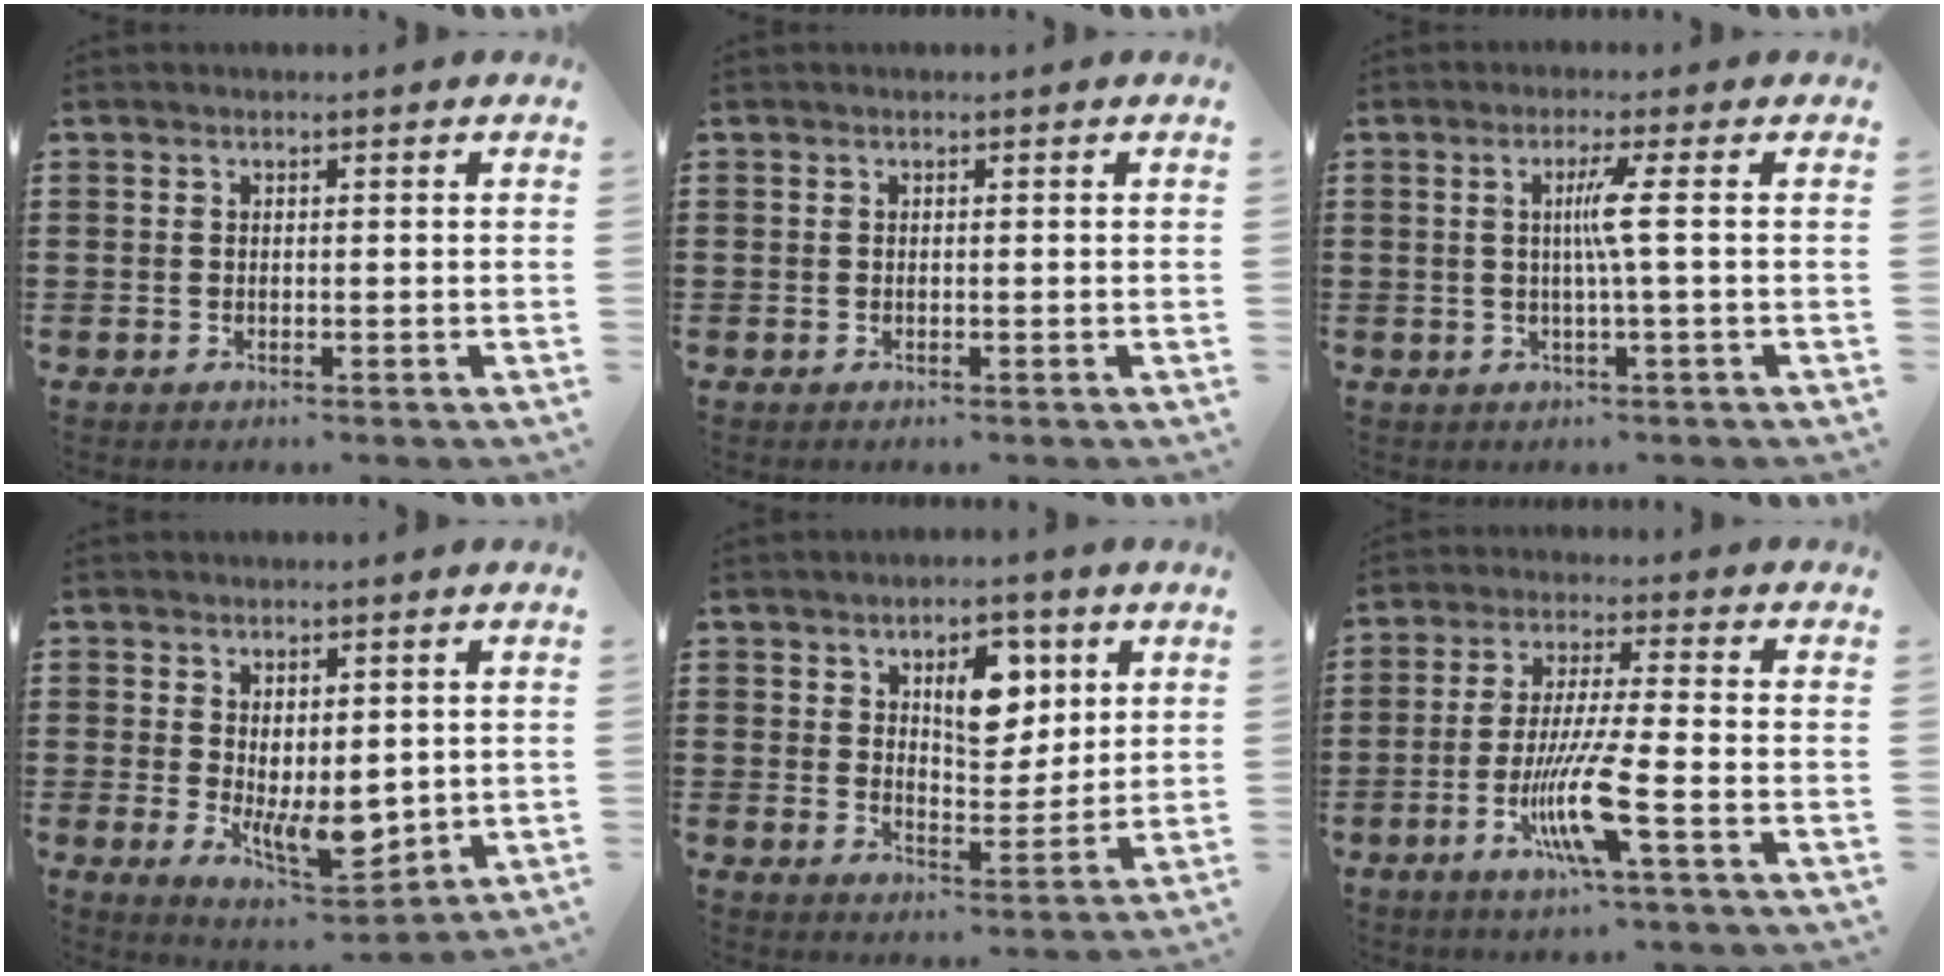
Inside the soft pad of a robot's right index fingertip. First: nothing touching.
{"total": 0.0}
{"total": 4.1, "force": [0.2, -0.8, 4.0], "torque": [-0.075, -0.008, -0.003]}
{"total": 6.2, "force": [-0.2, 3.2, 5.3], "torque": [-0.090, -0.006, -0.002]}
{"total": 7.7, "force": [3.4, 4.5, 5.3], "torque": [-0.073, -0.002, 0.050]}
{"total": 10.0, "force": [-3.8, 0.5, 9.2], "torque": [-0.191, -0.020, -0.075]}